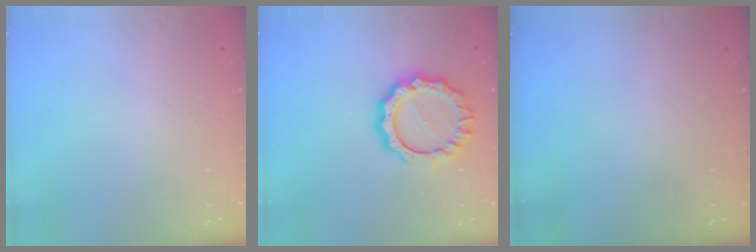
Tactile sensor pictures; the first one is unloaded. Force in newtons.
{"total": 12.0, "press": 12.0, "slide": 0.7}
{"total": 0.0}